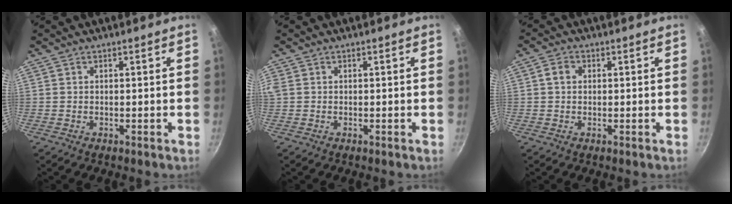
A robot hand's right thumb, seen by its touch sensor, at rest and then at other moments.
{"total": 1.2, "force": [0.3, 1.0, 0.6], "torque": [-0.014, 0.003, 0.005]}
{"total": 2.5, "force": [0.4, 2.1, 1.3], "torque": [-0.017, 0.006, 0.004]}